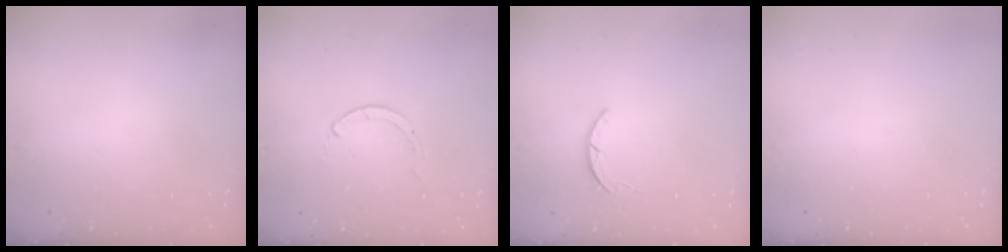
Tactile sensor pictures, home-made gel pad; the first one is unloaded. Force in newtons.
{"total": 0.0}
{"total": 1.9, "press": 1.9, "slide": 0.3}
{"total": 0.0}